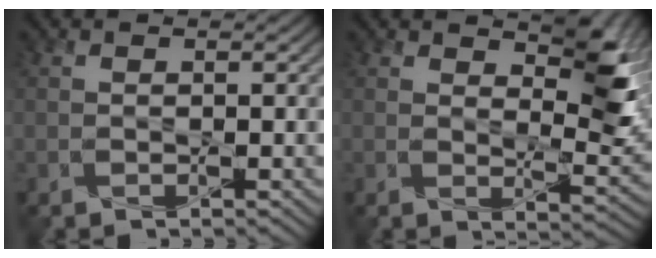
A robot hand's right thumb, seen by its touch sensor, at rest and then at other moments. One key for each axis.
{"total": 7.6, "fx": 4.0, "fy": 3.0, "fz": 5.7, "tx": -0.086, "ty": -0.011, "tz": 0.065}